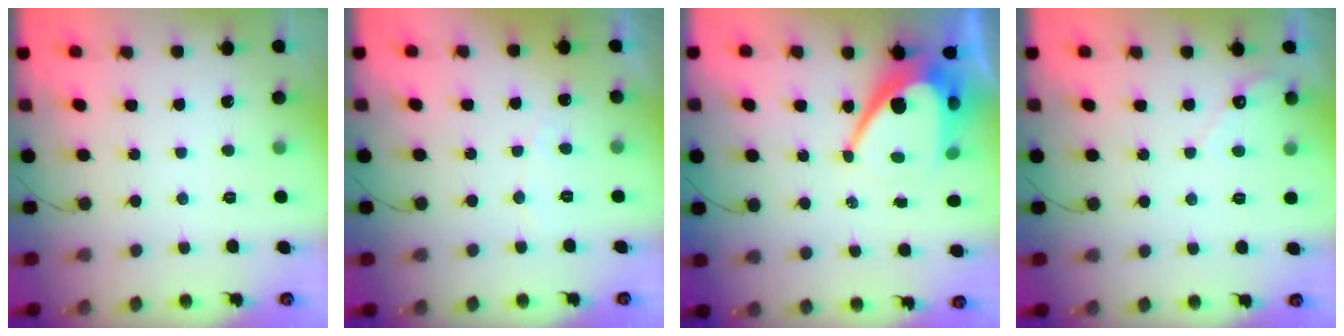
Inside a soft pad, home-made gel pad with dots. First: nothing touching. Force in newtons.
{"total": 3.6, "press": 3.6, "slide": 0.2}
{"total": 12.9, "press": 12.8, "slide": 1.0}
{"total": 3.5, "press": 3.5, "slide": 0.2}